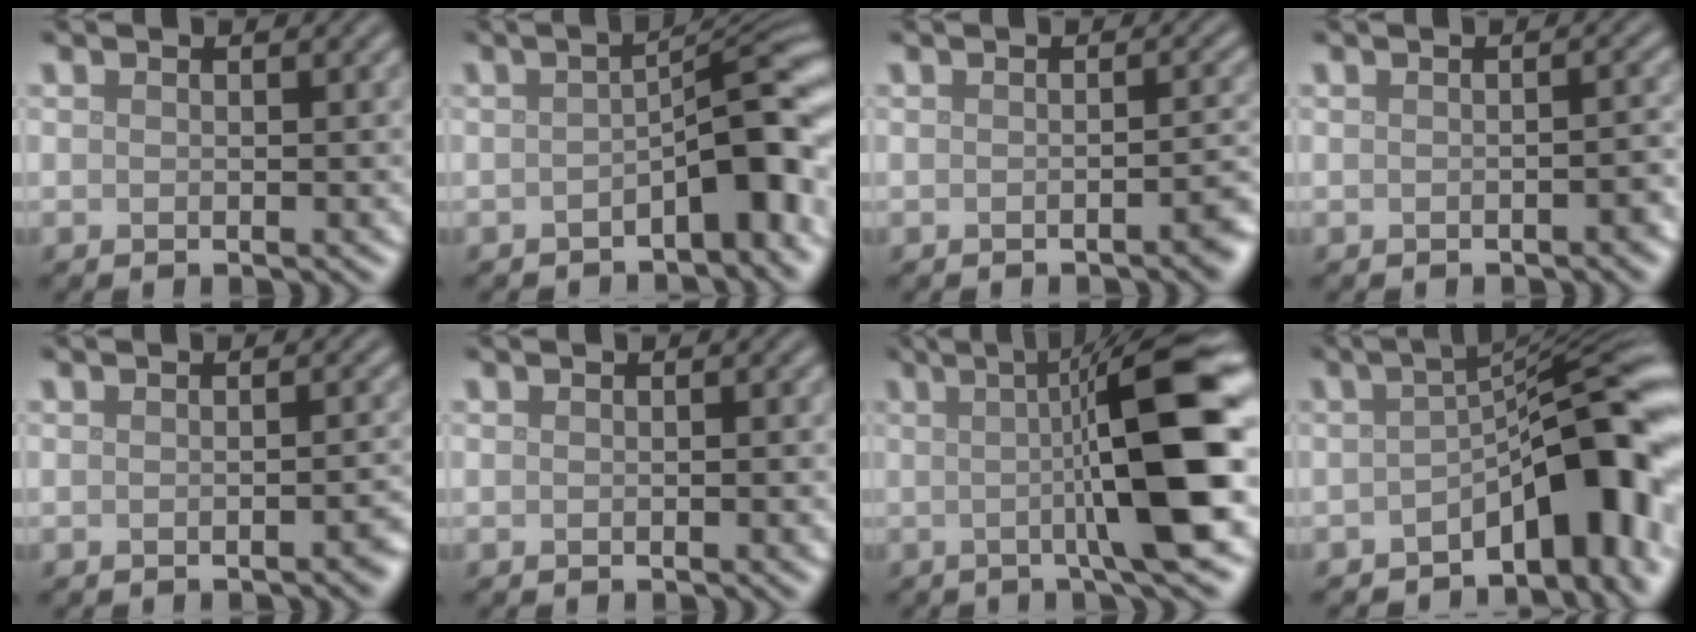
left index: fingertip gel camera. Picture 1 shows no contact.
{"total": 6.2, "force": [-2.0, 2.0, 5.5], "torque": [-0.064, 0.014, -0.035]}
{"total": 2.0, "force": [-1.0, 0.4, 1.6], "torque": [-0.017, 0.002, -0.014]}
{"total": 1.2, "force": [-0.6, 0.3, 1.0], "torque": [-0.015, 0.000, -0.007]}
{"total": 1.3, "force": [-0.8, 0.3, 1.0], "torque": [-0.013, -0.001, -0.009]}
{"total": 0.9, "force": [-0.2, 0.1, 0.8], "torque": [-0.010, 0.001, -0.002]}
{"total": 11.2, "force": [0.5, 1.9, 11.0], "torque": [-0.127, 0.009, 0.000]}
{"total": 10.0, "force": [-4.0, 3.8, 8.3], "torque": [-0.091, 0.014, -0.071]}